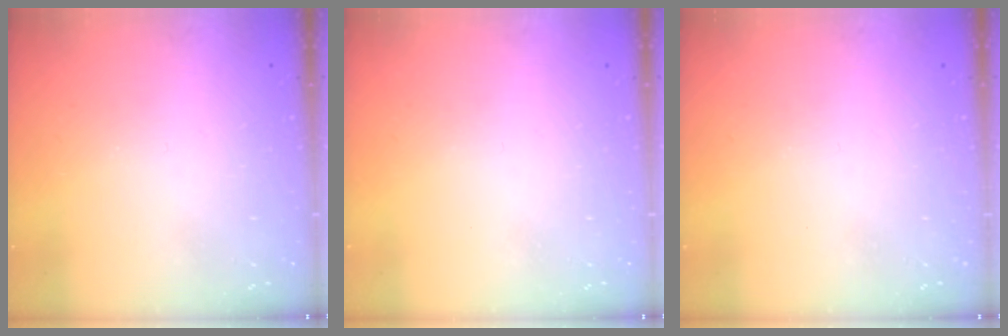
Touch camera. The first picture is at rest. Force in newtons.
{"total": 0.0}
{"total": 0.0}